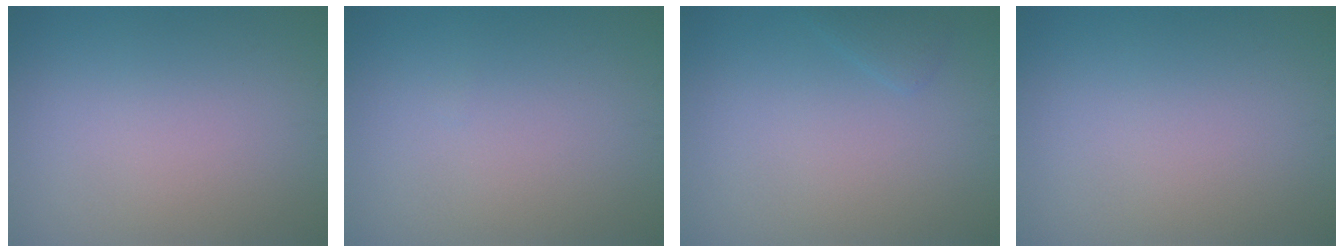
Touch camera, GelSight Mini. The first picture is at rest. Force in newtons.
{"total": 0.0}
{"total": 0.9, "press": 0.9, "slide": 0.1}
{"total": 0.0}